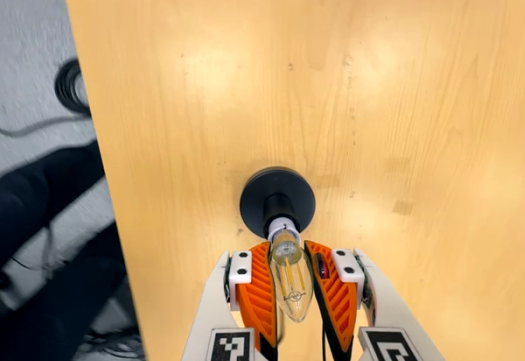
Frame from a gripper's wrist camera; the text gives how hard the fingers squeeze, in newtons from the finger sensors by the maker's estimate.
{"total": 20.7, "left": 19.4, "right": 21.9}